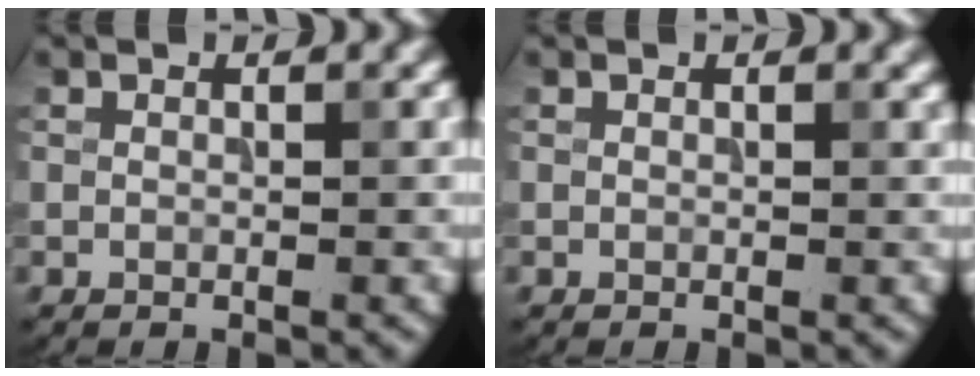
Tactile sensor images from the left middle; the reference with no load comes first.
{"total": 0.0}